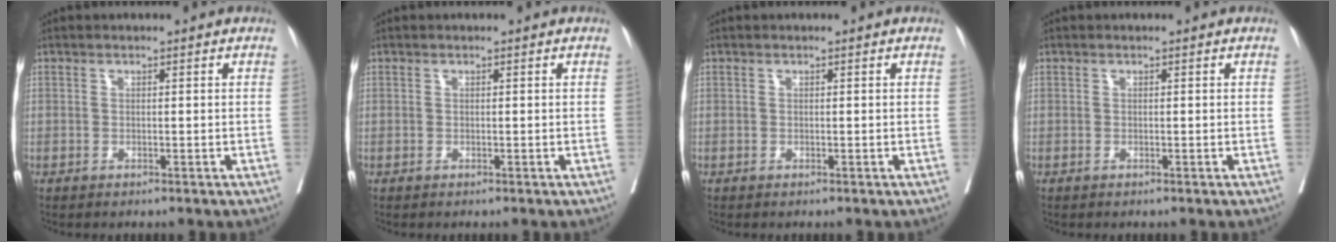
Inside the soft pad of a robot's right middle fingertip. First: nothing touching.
{"total": 0.0}
{"total": 0.0}
{"total": 0.0}